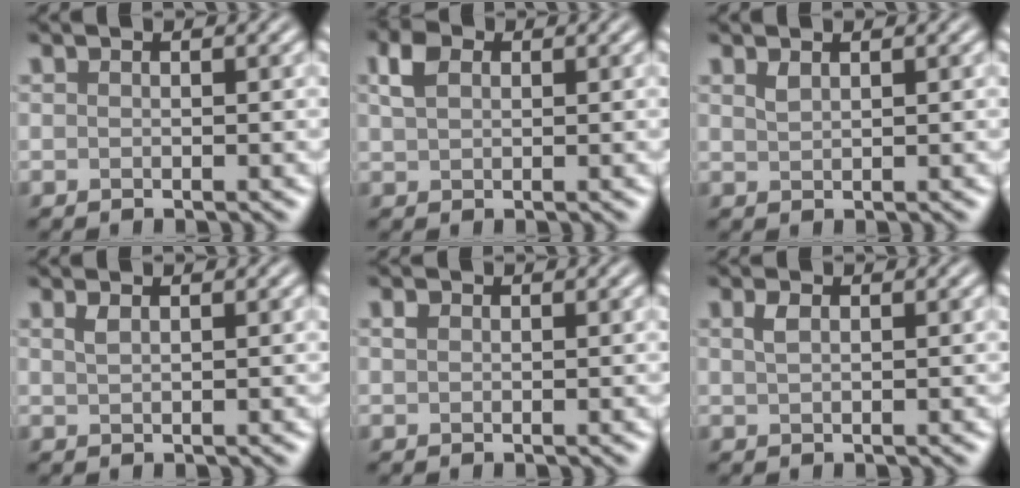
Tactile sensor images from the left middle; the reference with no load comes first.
{"total": 2.7, "force": [1.2, 1.8, 1.7], "torque": [-0.037, 0.008, 0.019]}
{"total": 0.9, "force": [0.7, 0.3, 0.5], "torque": [-0.012, 0.001, 0.016]}
{"total": 1.0, "force": [0.6, 0.4, 0.7], "torque": [-0.015, 0.002, 0.012]}
{"total": 0.8, "force": [0.3, 0.6, 0.4], "torque": [-0.008, 0.001, 0.005]}
{"total": 1.2, "force": [0.6, 0.6, 0.9], "torque": [-0.021, 0.002, 0.013]}